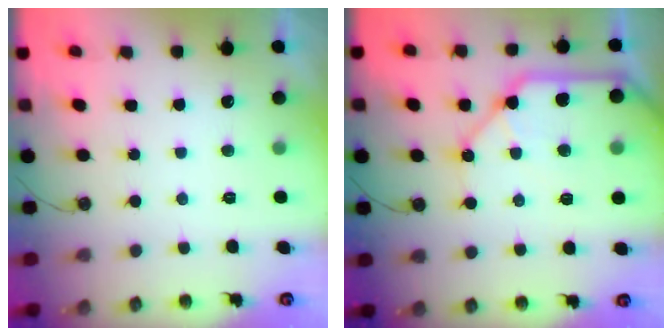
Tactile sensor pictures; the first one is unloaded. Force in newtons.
{"total": 14.0, "press": 13.9, "slide": 1.7}